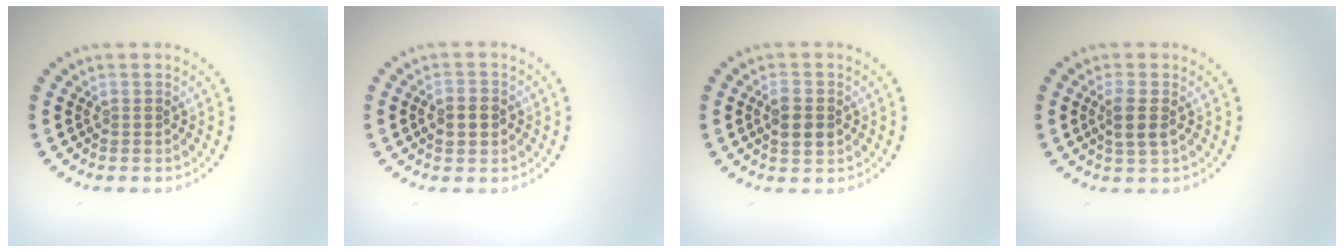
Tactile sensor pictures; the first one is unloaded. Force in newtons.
{"total": 3.0, "press": 3.0, "slide": 0.2}
{"total": 2.3, "press": 2.3, "slide": 0.3}
{"total": 2.0, "press": 1.8, "slide": 0.8}